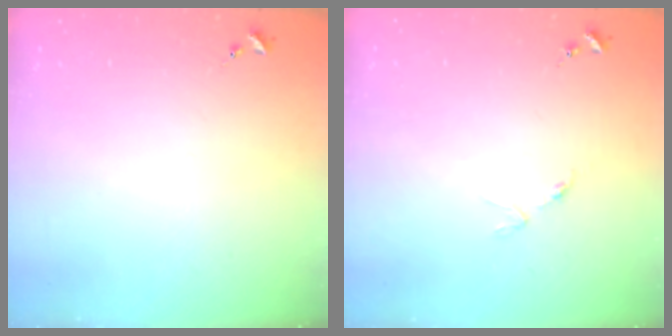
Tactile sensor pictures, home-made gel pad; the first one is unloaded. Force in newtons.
{"total": 3.1, "press": 3.0, "slide": 0.4}